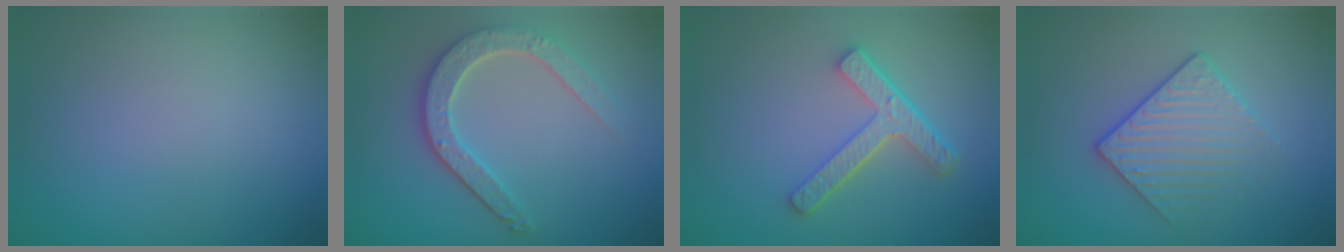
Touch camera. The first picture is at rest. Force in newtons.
{"total": 4.1, "press": 3.4, "slide": 2.3}
{"total": 4.2, "press": 3.2, "slide": 2.8}
{"total": 2.9, "press": 2.6, "slide": 1.2}